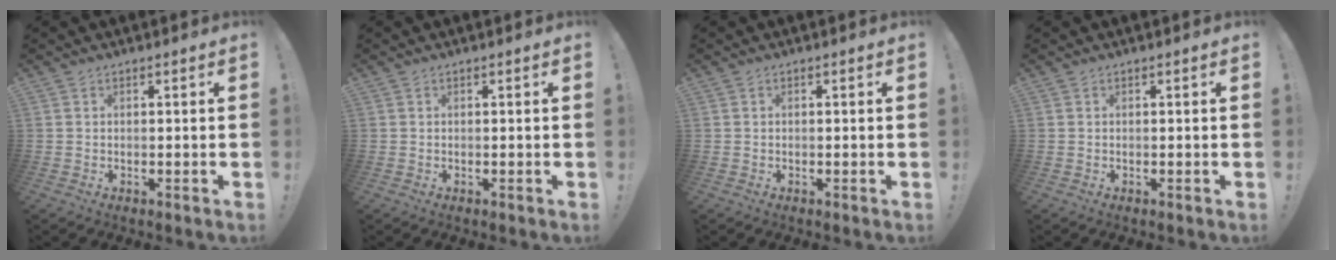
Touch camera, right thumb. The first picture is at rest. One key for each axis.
{"total": 0.0}
{"total": 0.0}
{"total": 0.0}